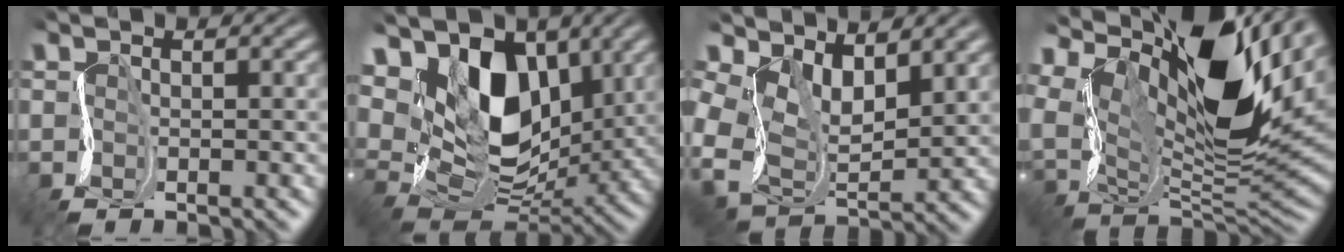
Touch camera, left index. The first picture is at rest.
{"total": 12.1, "force": [5.6, 7.7, 7.4], "torque": [-0.140, 0.004, 0.098]}
{"total": 6.8, "force": [2.6, 4.4, 4.5], "torque": [-0.101, -0.014, 0.051]}
{"total": 16.7, "force": [8.8, 7.2, 12.3], "torque": [-0.235, 0.035, 0.157]}